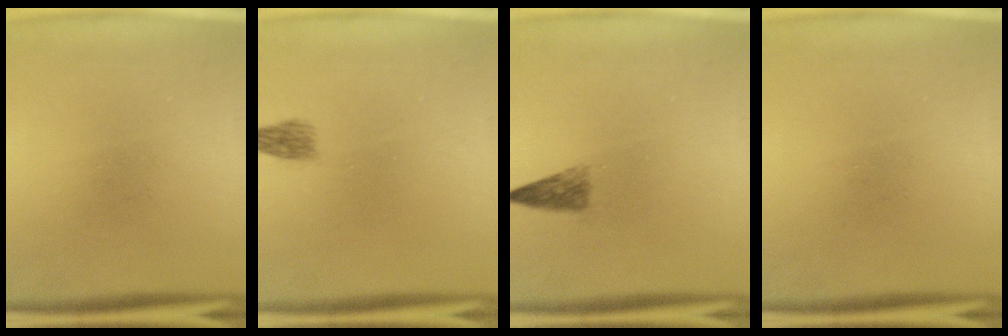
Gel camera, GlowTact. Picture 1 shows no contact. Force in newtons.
{"total": 1.9}
{"total": 2.4}
{"total": 0.0}